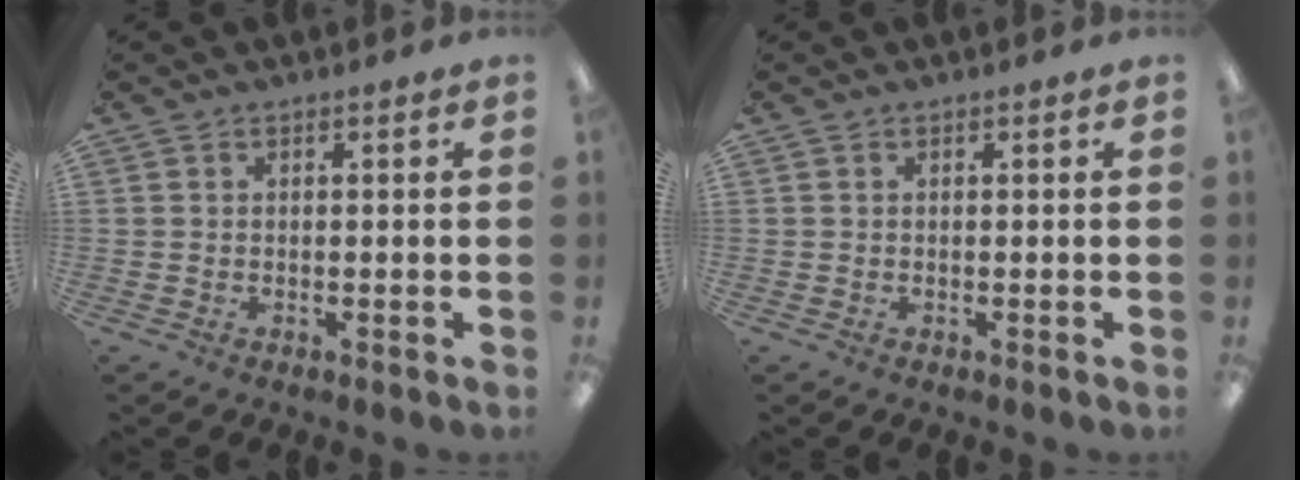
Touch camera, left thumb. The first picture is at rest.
{"total": 0.0}